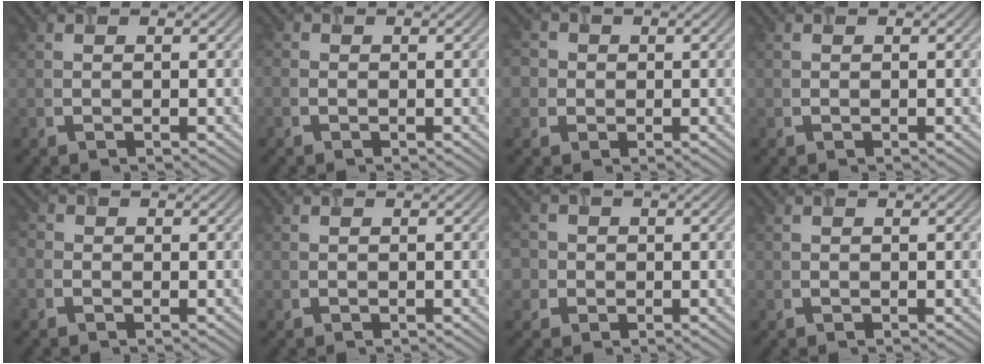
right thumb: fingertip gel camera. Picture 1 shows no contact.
{"total": 0.9, "force": [-0.5, 0.7, 0.4], "torque": [-0.010, -0.001, -0.011]}
{"total": 3.9, "force": [0.7, 3.7, 1.2], "torque": [-0.030, 0.009, -0.010]}
{"total": 0.0}
{"total": 1.5, "force": [-0.7, 1.1, 0.6], "torque": [-0.014, -0.002, -0.020]}
{"total": 0.0}
{"total": 3.5, "force": [0.0, 3.4, 0.8], "torque": [-0.022, 0.008, -0.021]}
{"total": 0.0}